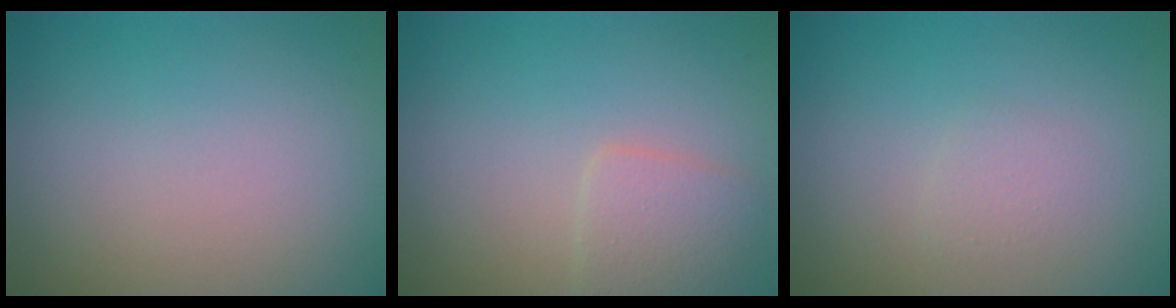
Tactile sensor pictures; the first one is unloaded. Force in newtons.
{"total": 2.2, "press": 2.2, "slide": 0.1}
{"total": 0.9, "press": 0.9, "slide": 0.0}